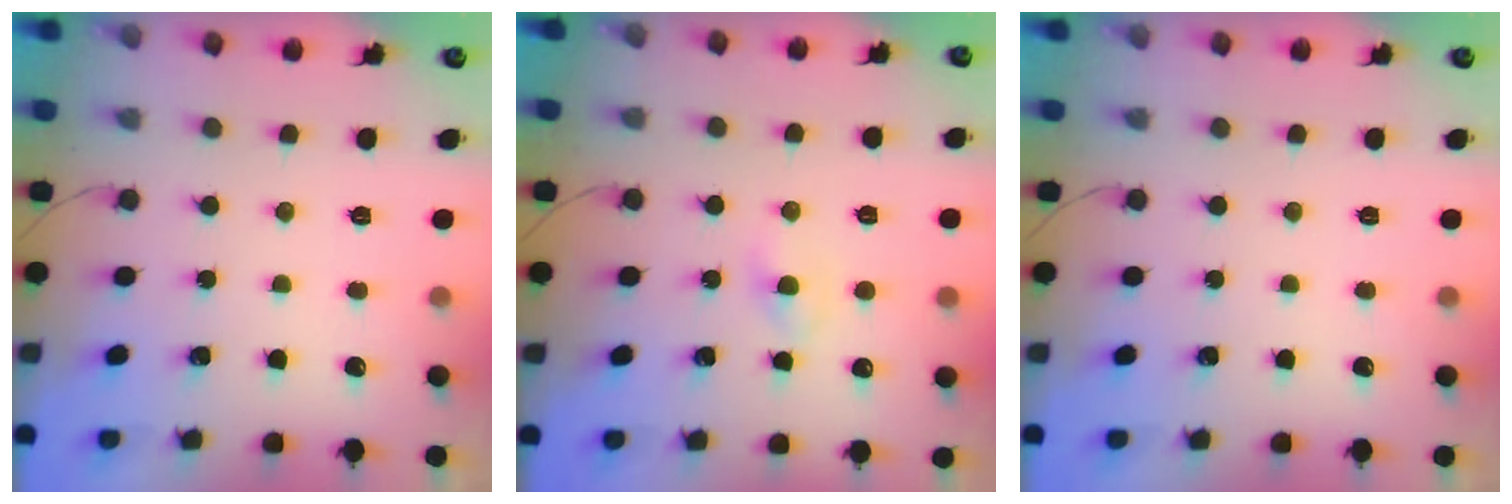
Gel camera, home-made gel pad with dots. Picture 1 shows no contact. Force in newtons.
{"total": 1.3, "press": 1.0, "slide": 0.8}
{"total": 0.0}